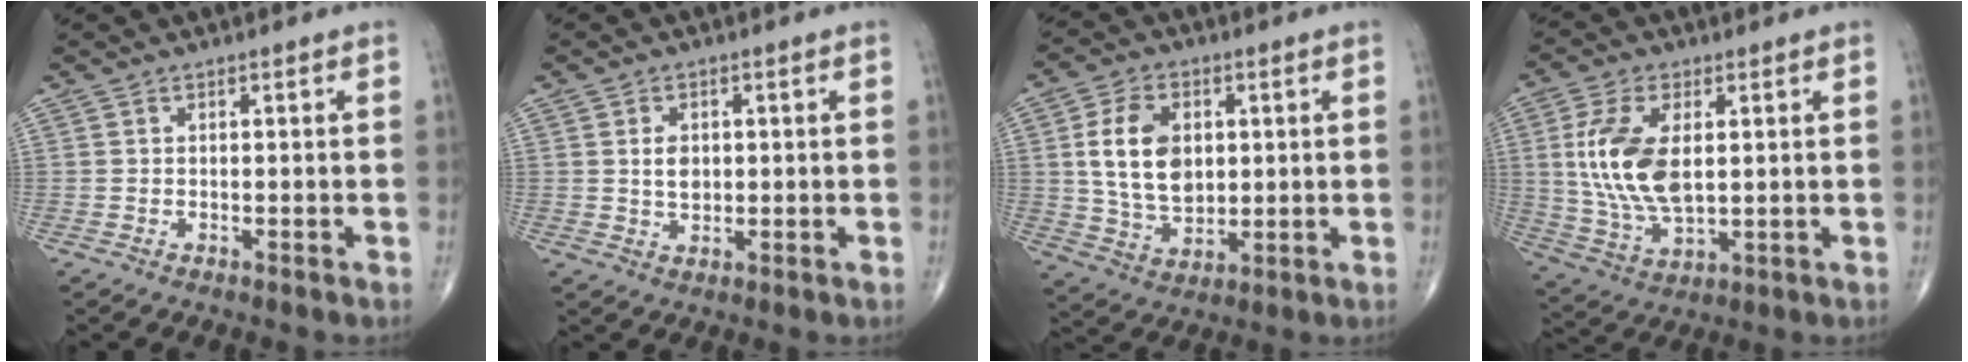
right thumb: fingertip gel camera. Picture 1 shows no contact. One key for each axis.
{"total": 3.8, "fx": 0.6, "fy": 2.6, "fz": 2.6, "tx": -0.034, "ty": -0.004, "tz": 0.013}
{"total": 12.7, "fx": 2.2, "fy": 8.5, "fz": 9.2, "tx": -0.149, "ty": -0.010, "tz": 0.046}
{"total": 14.2, "fx": 2.1, "fy": 7.5, "fz": 11.8, "tx": -0.240, "ty": -0.010, "tz": 0.050}